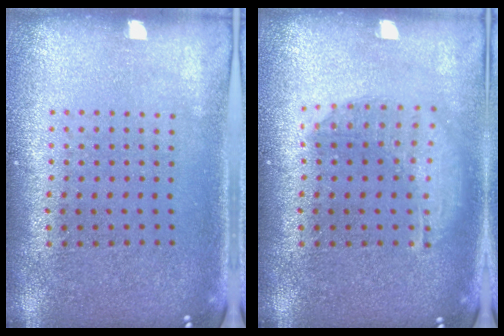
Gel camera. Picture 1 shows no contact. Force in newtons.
{"total": 1.5, "press": 1.3, "slide": 0.7}